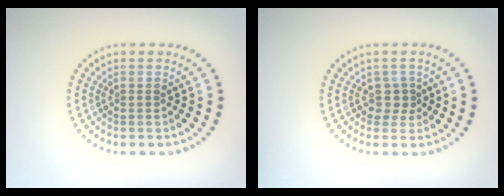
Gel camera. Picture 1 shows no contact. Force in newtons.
{"total": 1.2, "press": 0.9, "slide": 0.8}